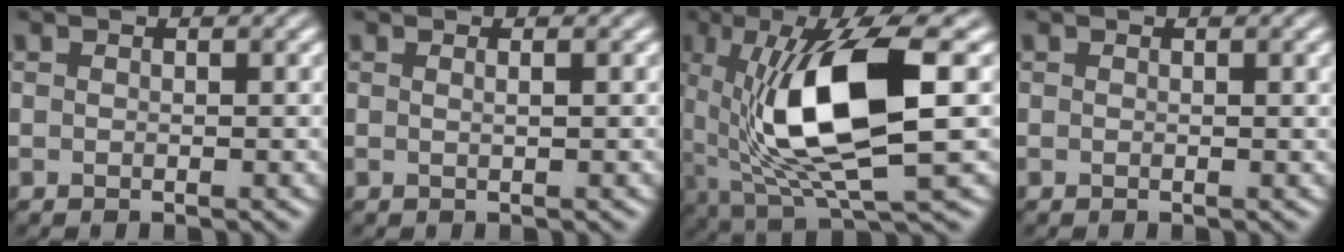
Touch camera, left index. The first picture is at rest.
{"total": 0.8, "force": [0.4, 0.1, 0.7], "torque": [-0.004, 0.006, 0.003]}
{"total": 11.0, "force": [1.2, 3.5, 10.4], "torque": [-0.180, 0.002, 0.027]}
{"total": 0.7, "force": [0.0, 0.2, 0.6], "torque": [-0.010, -0.001, 0.000]}